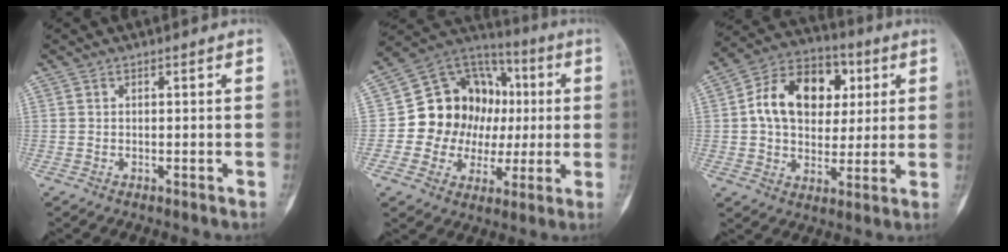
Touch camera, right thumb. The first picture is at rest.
{"total": 18.7, "force": [0.4, 15.6, 10.2], "torque": [-0.102, 0.039, 0.015]}
{"total": 16.9, "force": [3.3, 12.2, 11.2], "torque": [-0.149, 0.014, 0.049]}